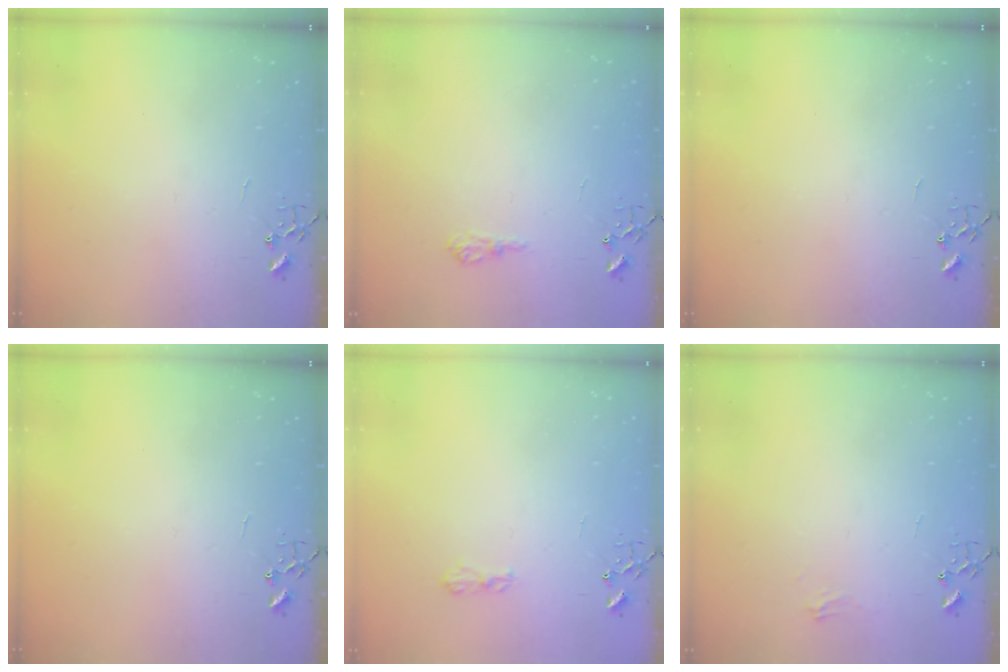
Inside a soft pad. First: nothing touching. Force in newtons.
{"total": 7.1, "press": 7.1, "slide": 0.9}
{"total": 0.0}
{"total": 0.0}
{"total": 5.4, "press": 5.4, "slide": 0.7}
{"total": 6.1, "press": 6.1, "slide": 0.7}